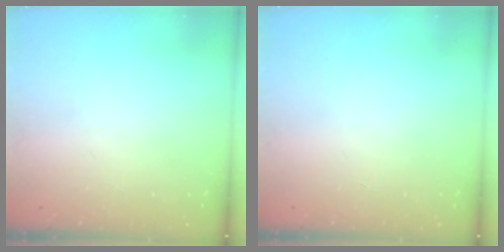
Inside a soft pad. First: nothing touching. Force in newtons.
{"total": 0.0}